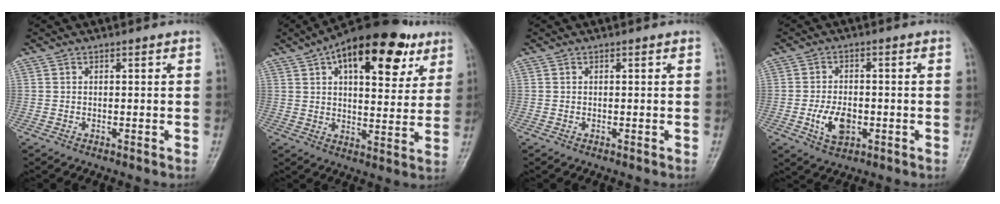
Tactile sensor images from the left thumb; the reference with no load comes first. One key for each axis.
{"total": 21.6, "fx": 10.7, "fy": 10.2, "fz": 15.7, "tx": -0.200, "ty": -0.010, "tz": 0.158}
{"total": 0.0}
{"total": 6.5, "fx": -1.8, "fy": 3.9, "fz": 4.9, "tx": -0.082, "ty": 0.004, "tz": -0.030}